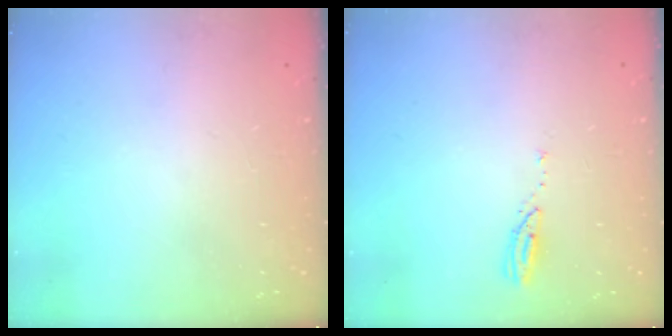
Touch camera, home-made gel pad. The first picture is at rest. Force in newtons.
{"total": 3.0, "press": 2.9, "slide": 0.3}